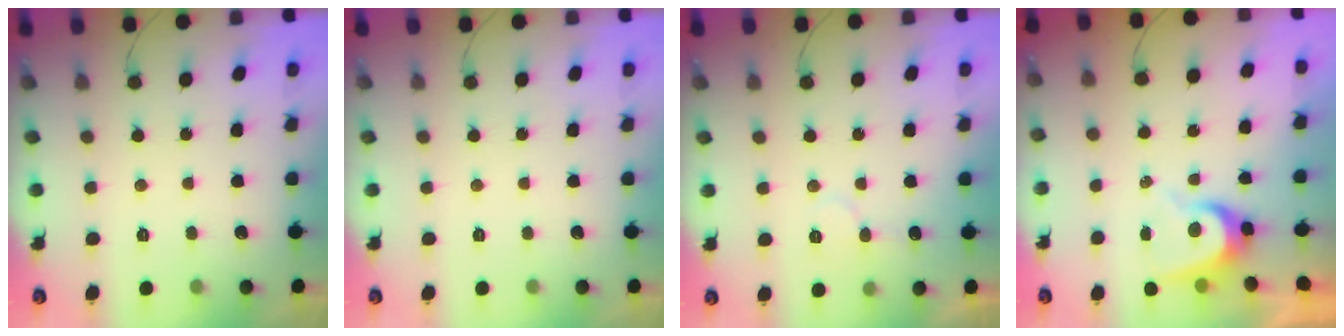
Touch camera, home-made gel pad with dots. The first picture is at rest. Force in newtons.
{"total": 0.0}
{"total": 6.2, "press": 6.1, "slide": 0.6}
{"total": 6.8, "press": 6.8, "slide": 0.6}